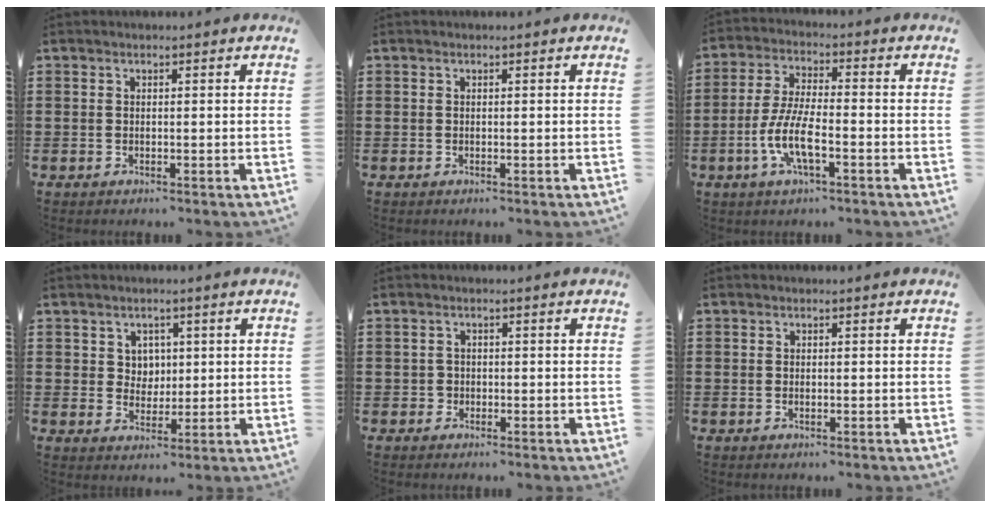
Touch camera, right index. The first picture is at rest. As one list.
[{"total": 0.0}, {"total": 7.8, "force": [-3.1, 2.0, 6.9], "torque": [-0.161, -0.015, -0.064]}, {"total": 3.4, "force": [1.4, 3.1, 0.6], "torque": [-0.026, 0.013, 0.024]}, {"total": 1.0, "force": [-0.4, 1.0, 0.1], "torque": [-0.006, 0.003, -0.010]}, {"total": 0.0}]